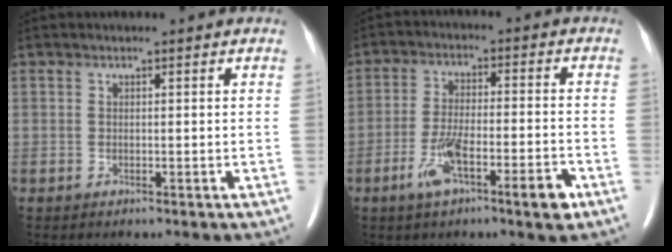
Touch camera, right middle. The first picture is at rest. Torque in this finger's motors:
{"motor_torque": [1.33, -0.76, 0.23, 0.10]}